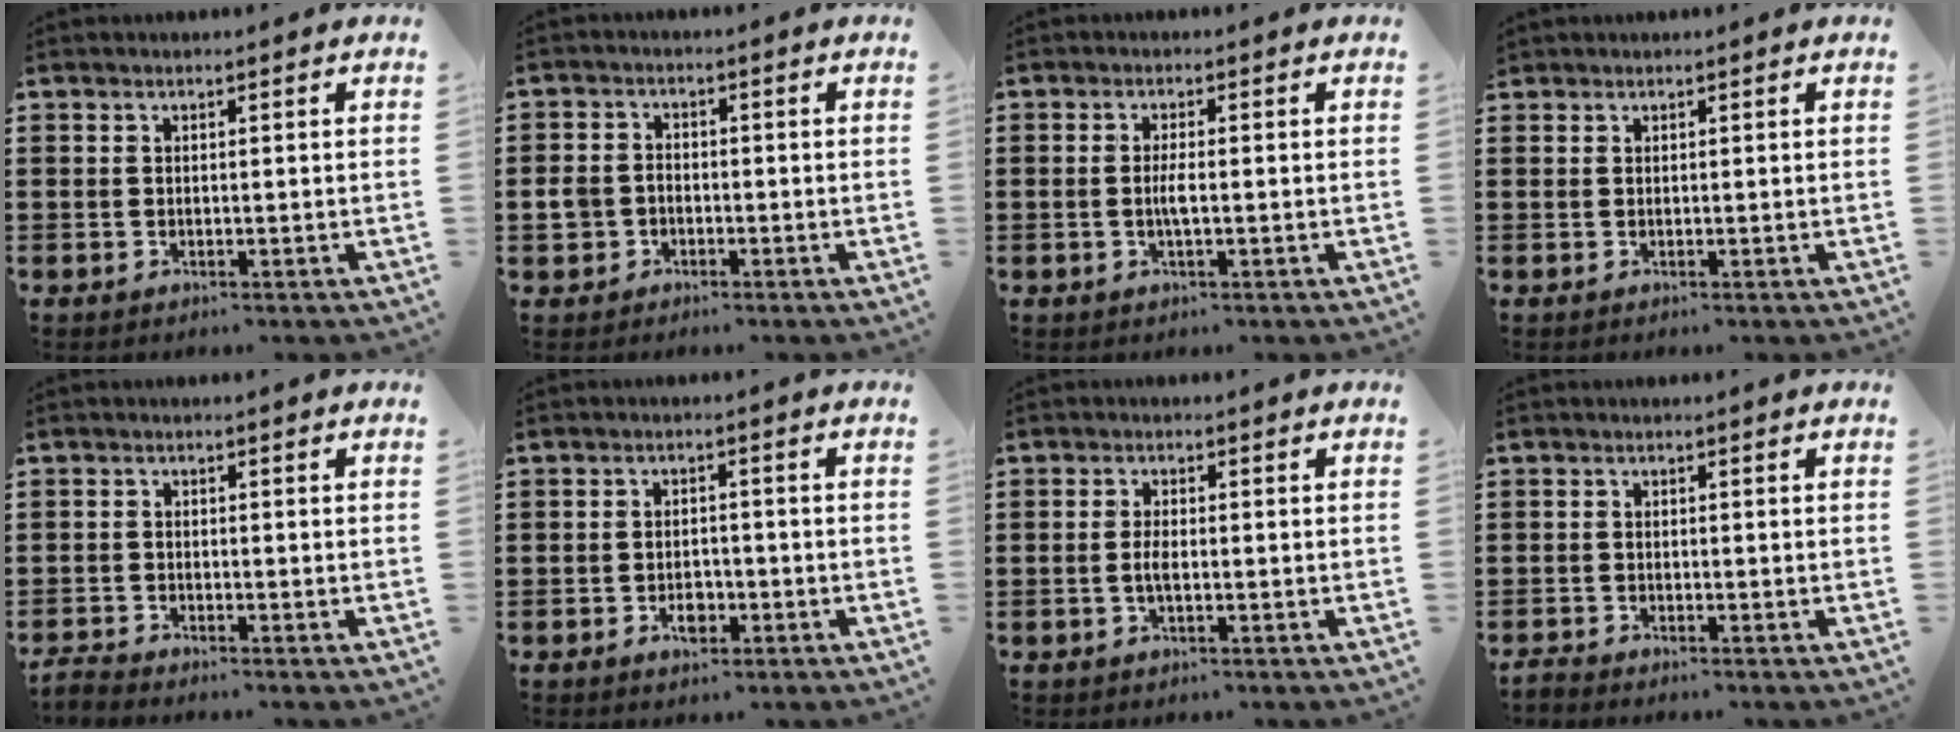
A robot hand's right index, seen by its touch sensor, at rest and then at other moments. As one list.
[{"total": 3.0, "force": [-1.2, 2.5, 1.2], "torque": [-0.043, -0.003, -0.028]}, {"total": 2.7, "force": [-0.5, 0.6, 2.6], "torque": [-0.062, -0.006, -0.014]}, {"total": 0.5, "force": [0.5, 0.2, 0.0], "torque": [0.001, 0.001, 0.010]}, {"total": 1.6, "force": [-1.6, -0.1, 0.0], "torque": [-0.004, -0.001, -0.032]}, {"total": 3.3, "force": [-1.3, 1.8, 2.5], "torque": [-0.037, 0.000, -0.025]}, {"total": 2.6, "force": [-0.4, 1.0, 2.3], "torque": [-0.053, -0.001, -0.011]}, {"total": 1.0, "force": [-1.0, 0.1, 0.0], "torque": [-0.003, 0.000, -0.020]}]